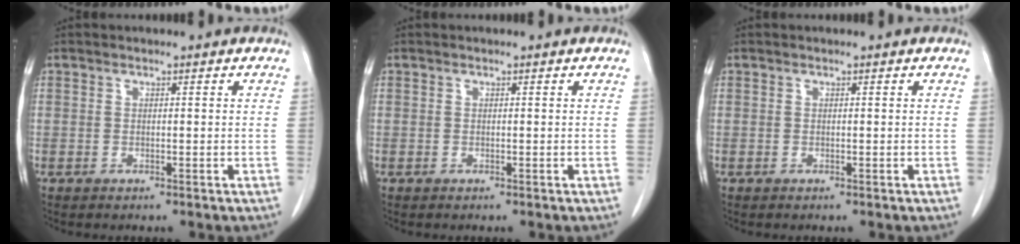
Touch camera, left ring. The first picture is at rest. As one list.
[{"total": 0.0}, {"total": 0.0}]